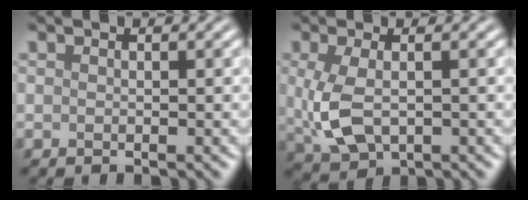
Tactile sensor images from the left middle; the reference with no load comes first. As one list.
[{"total": 4.4, "force": [0.0, 2.6, 3.6], "torque": [-0.091, -0.006, 0.005]}]